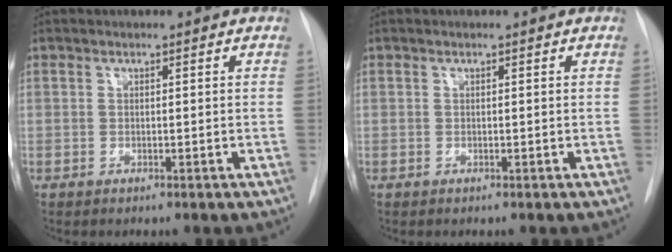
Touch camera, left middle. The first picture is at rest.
{"total": 0.0}